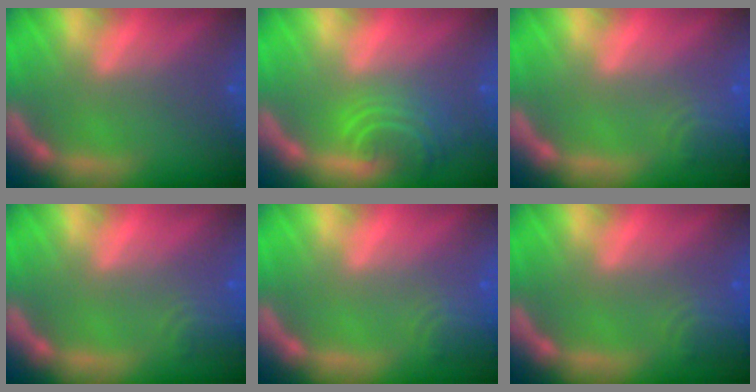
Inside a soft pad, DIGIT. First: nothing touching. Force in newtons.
{"total": 4.5}
{"total": 2.9}
{"total": 2.4}
{"total": 2.9}
{"total": 2.9}